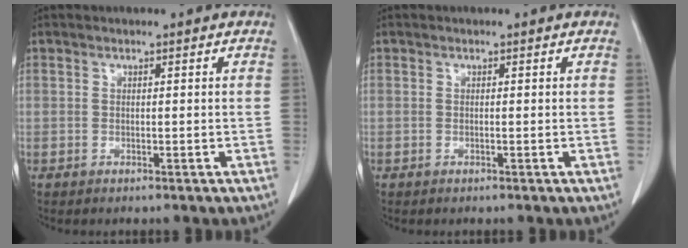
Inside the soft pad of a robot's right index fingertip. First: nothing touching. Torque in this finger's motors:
{"motor_torque": [0.12, -0.08, 0.02, 0.01]}